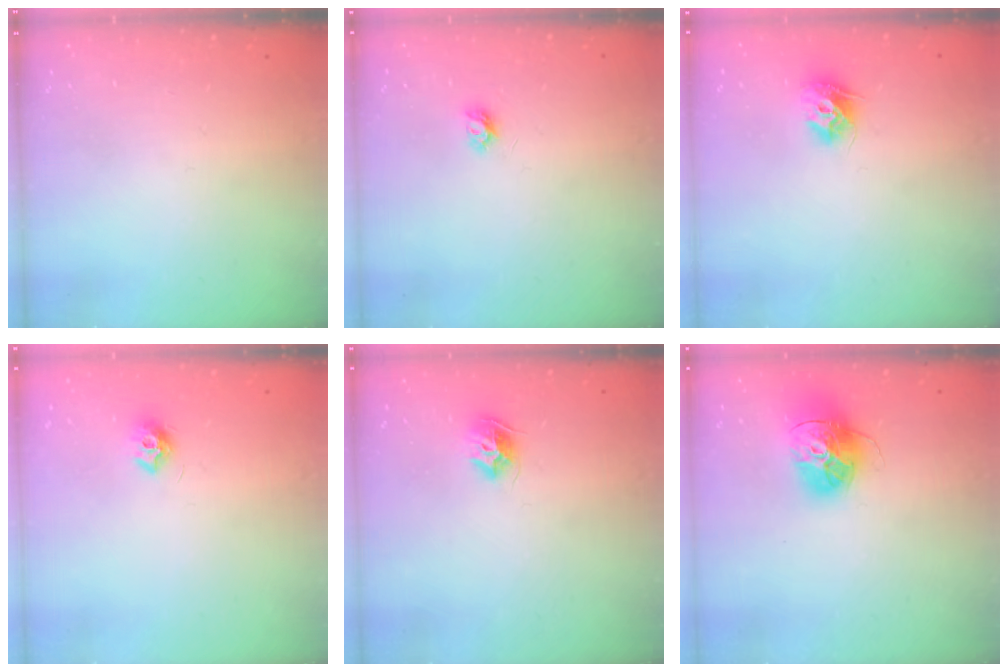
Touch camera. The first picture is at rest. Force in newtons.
{"total": 3.8, "press": 3.8, "slide": 0.4}
{"total": 9.1, "press": 9.1, "slide": 0.3}
{"total": 7.8, "press": 7.8, "slide": 0.3}
{"total": 8.0, "press": 7.9, "slide": 0.5}
{"total": 14.9, "press": 14.9, "slide": 1.6}